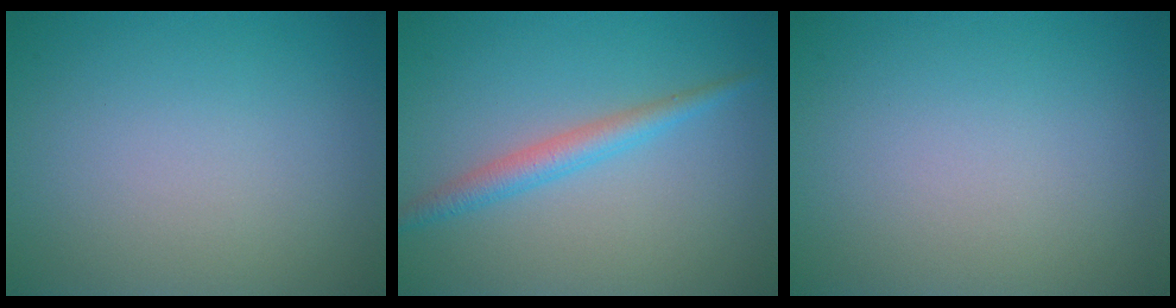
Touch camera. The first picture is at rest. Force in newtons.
{"total": 2.5, "press": 2.5, "slide": 0.0}
{"total": 0.0}